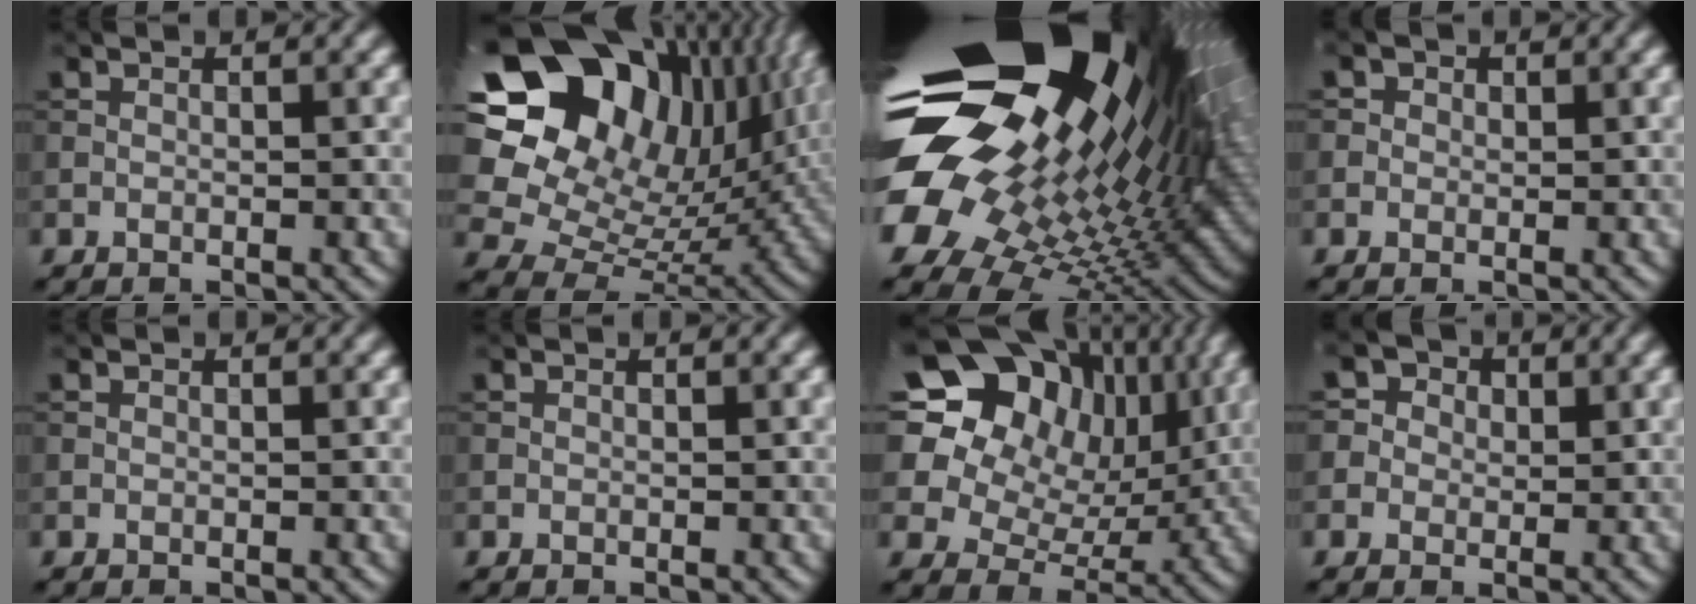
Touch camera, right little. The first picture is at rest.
{"total": 17.7, "force": [7.2, 12.4, 10.4], "torque": [-0.246, 0.047, 0.138]}
{"total": 17.6, "force": [5.8, 8.7, 14.1], "torque": [-0.236, -0.018, 0.120]}
{"total": 1.0, "force": [-0.5, -0.4, -0.8], "torque": [0.022, -0.008, -0.023]}
{"total": 0.0}
{"total": 0.0}
{"total": 16.7, "force": [7.7, 12.4, 8.0], "torque": [-0.201, 0.059, 0.119]}
{"total": 2.0, "force": [0.7, 1.8, 0.4], "torque": [0.007, 0.004, -0.016]}